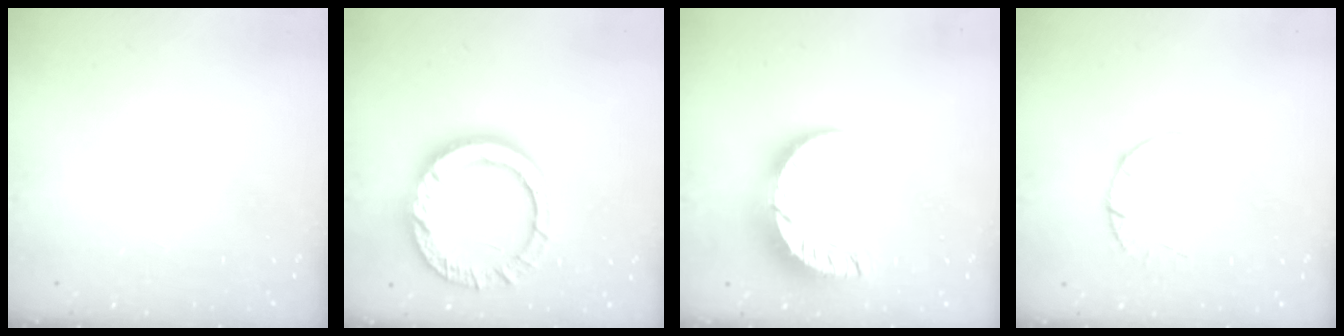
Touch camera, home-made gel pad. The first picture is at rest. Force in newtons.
{"total": 14.6, "press": 14.5, "slide": 1.3}
{"total": 10.3, "press": 10.2, "slide": 0.7}
{"total": 2.7, "press": 2.7, "slide": 0.4}